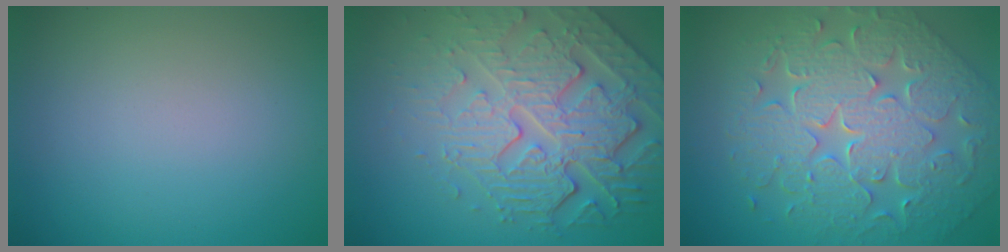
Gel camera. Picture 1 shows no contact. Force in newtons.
{"total": 6.8, "press": 5.5, "slide": 4.0}
{"total": 9.2, "press": 6.8, "slide": 6.2}